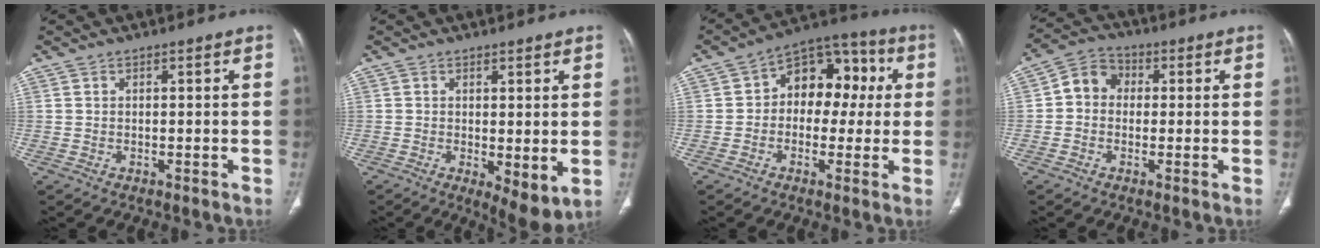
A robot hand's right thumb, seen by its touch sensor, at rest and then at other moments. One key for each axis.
{"total": 6.1, "fx": -0.6, "fy": 2.3, "fz": 5.7, "tx": -0.085, "ty": -0.022, "tz": -0.004}
{"total": 13.0, "fx": 1.3, "fy": 9.2, "fz": 9.1, "tx": -0.074, "ty": 0.040, "tz": 0.005}
{"total": 6.4, "fx": 0.1, "fy": 5.4, "fz": 3.3, "tx": -0.037, "ty": 0.021, "tz": -0.013}